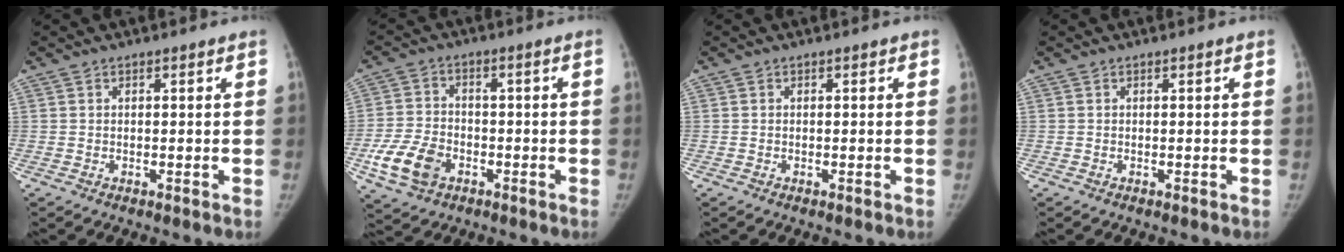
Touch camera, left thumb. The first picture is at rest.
{"total": 9.0, "force": [-3.6, 6.2, 5.4], "torque": [-0.102, 0.012, -0.066]}
{"total": 0.0}
{"total": 0.0}